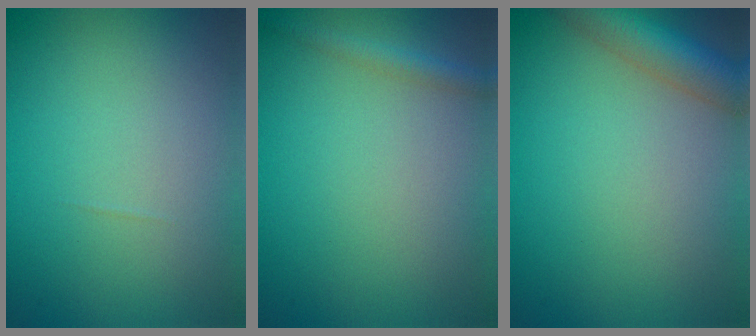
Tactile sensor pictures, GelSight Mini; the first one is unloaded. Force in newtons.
{"total": 1.6, "press": 1.6, "slide": 0.1}
{"total": 4.6, "press": 4.6, "slide": 0.3}